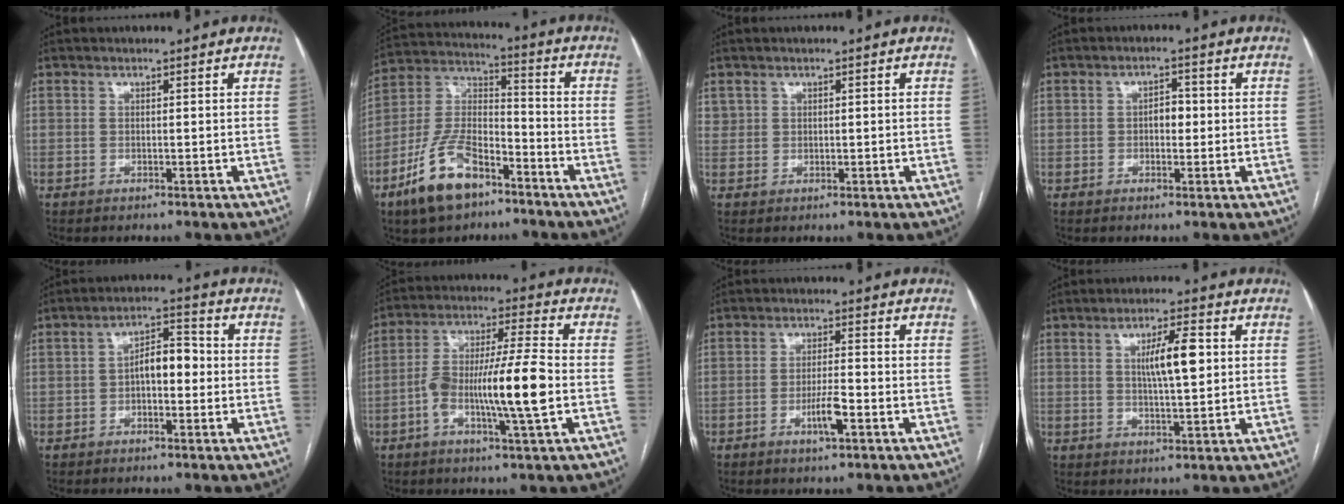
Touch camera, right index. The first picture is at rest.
{"total": 15.2, "force": [-9.5, 6.3, 10.1], "torque": [-0.212, 0.008, -0.178]}
{"total": 1.4, "force": [0.7, 1.2, 0.1], "torque": [0.002, 0.007, 0.012]}
{"total": 2.6, "force": [-0.1, 1.5, 2.1], "torque": [-0.027, 0.008, -0.003]}
{"total": 5.8, "force": [-0.6, 2.6, 5.1], "torque": [-0.082, 0.026, -0.013]}
{"total": 13.0, "force": [-3.0, 0.9, 12.7], "torque": [-0.234, 0.008, -0.056]}
{"total": 4.5, "force": [-2.0, 0.6, 4.0], "torque": [-0.074, -0.002, -0.035]}
{"total": 6.8, "force": [1.4, 1.1, 6.6], "torque": [-0.112, 0.008, 0.027]}